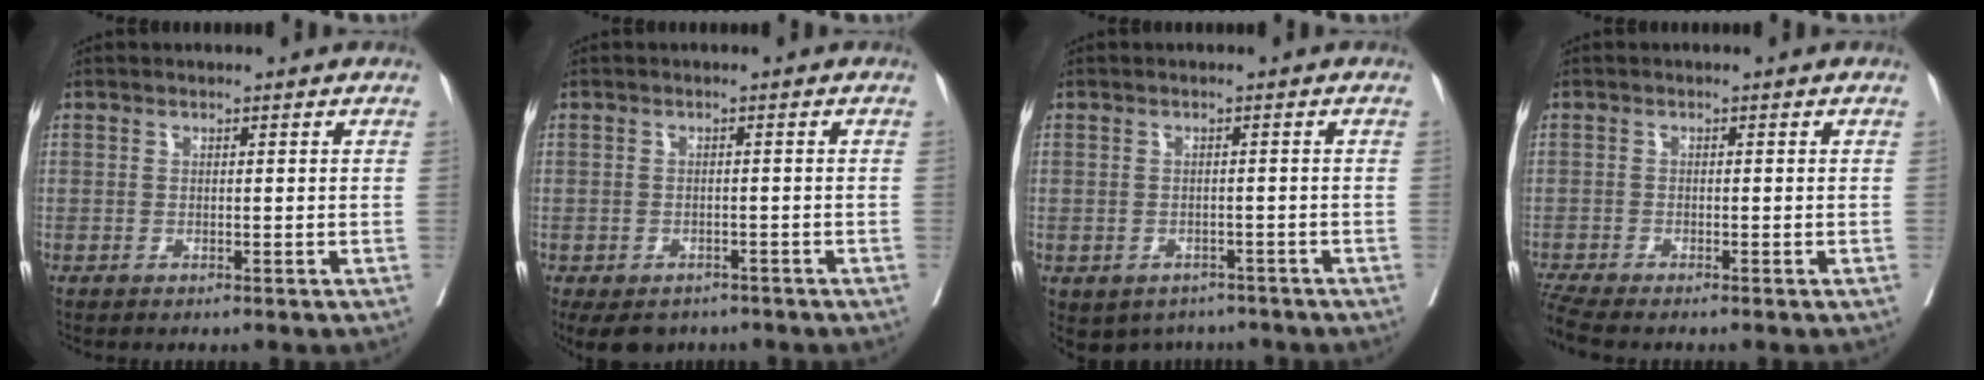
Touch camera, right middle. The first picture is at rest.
{"total": 7.7, "force": [-5.6, 4.7, 2.6], "torque": [-0.043, -0.006, -0.073]}
{"total": 5.6, "force": [-4.2, 3.6, 0.8], "torque": [-0.004, 0.011, -0.053]}
{"total": 3.2, "force": [-2.9, -0.6, 1.0], "torque": [-0.025, -0.015, -0.061]}